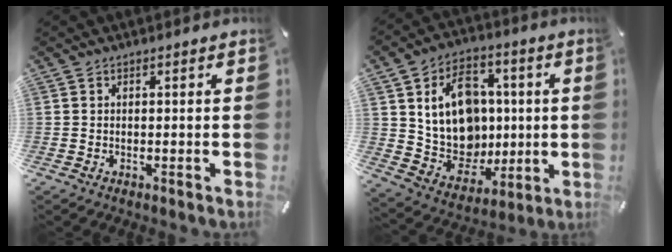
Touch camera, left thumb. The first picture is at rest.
{"total": 16.4, "force": [2.7, 13.8, 8.5], "torque": [-0.143, -0.001, 0.064]}